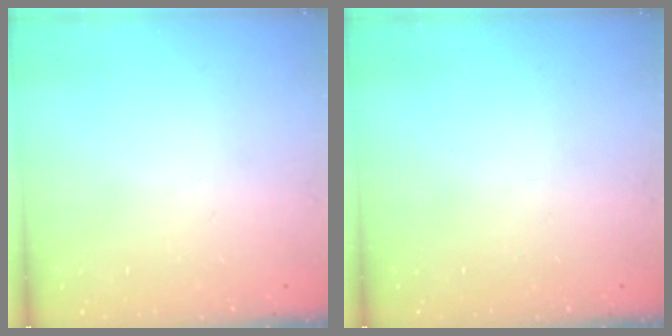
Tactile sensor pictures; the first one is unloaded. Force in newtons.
{"total": 0.0}